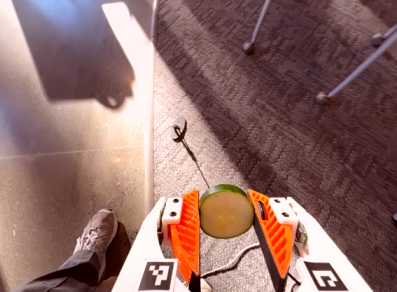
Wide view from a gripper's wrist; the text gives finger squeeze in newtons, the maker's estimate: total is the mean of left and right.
{"total": 7.8, "left": 7.8, "right": 7.8}